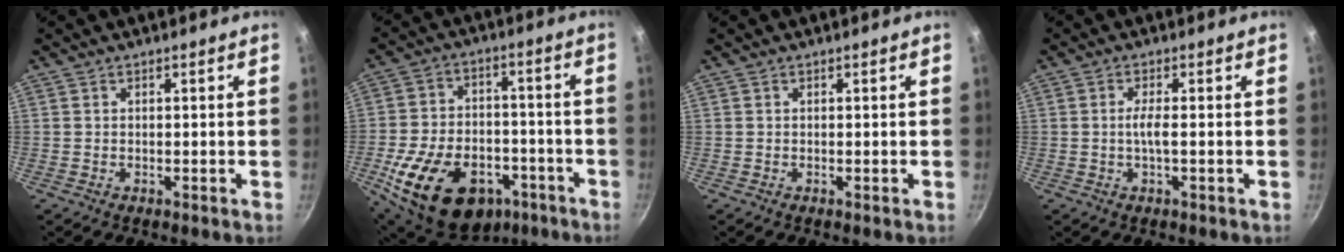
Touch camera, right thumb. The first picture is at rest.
{"total": 23.0, "force": [-10.0, 15.1, 14.1], "torque": [-0.227, 0.043, -0.146]}
{"total": 0.0}
{"total": 2.4, "force": [-0.4, 0.2, 2.4], "torque": [-0.054, 0.003, -0.009]}